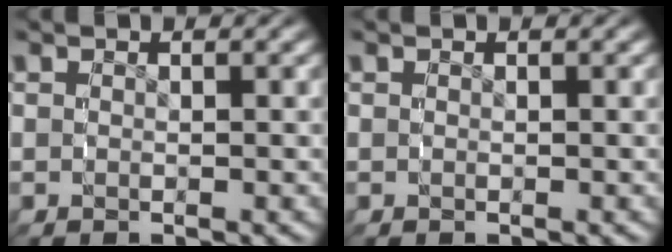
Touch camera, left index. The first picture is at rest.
{"total": 0.0}